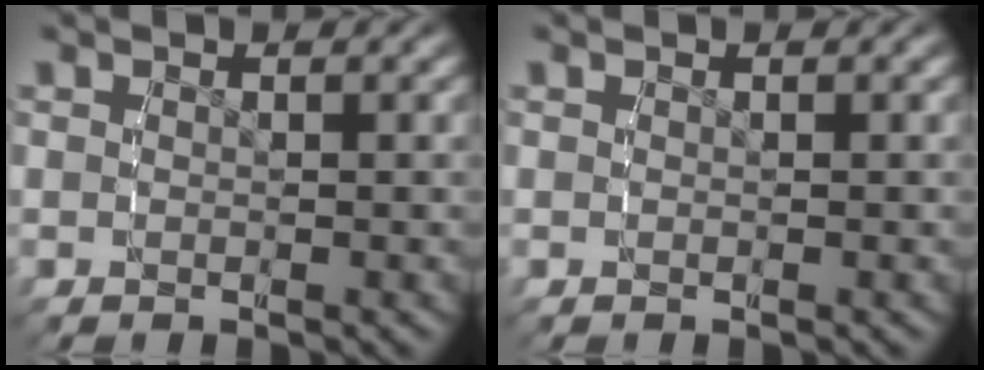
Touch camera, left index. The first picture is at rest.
{"total": 0.0}